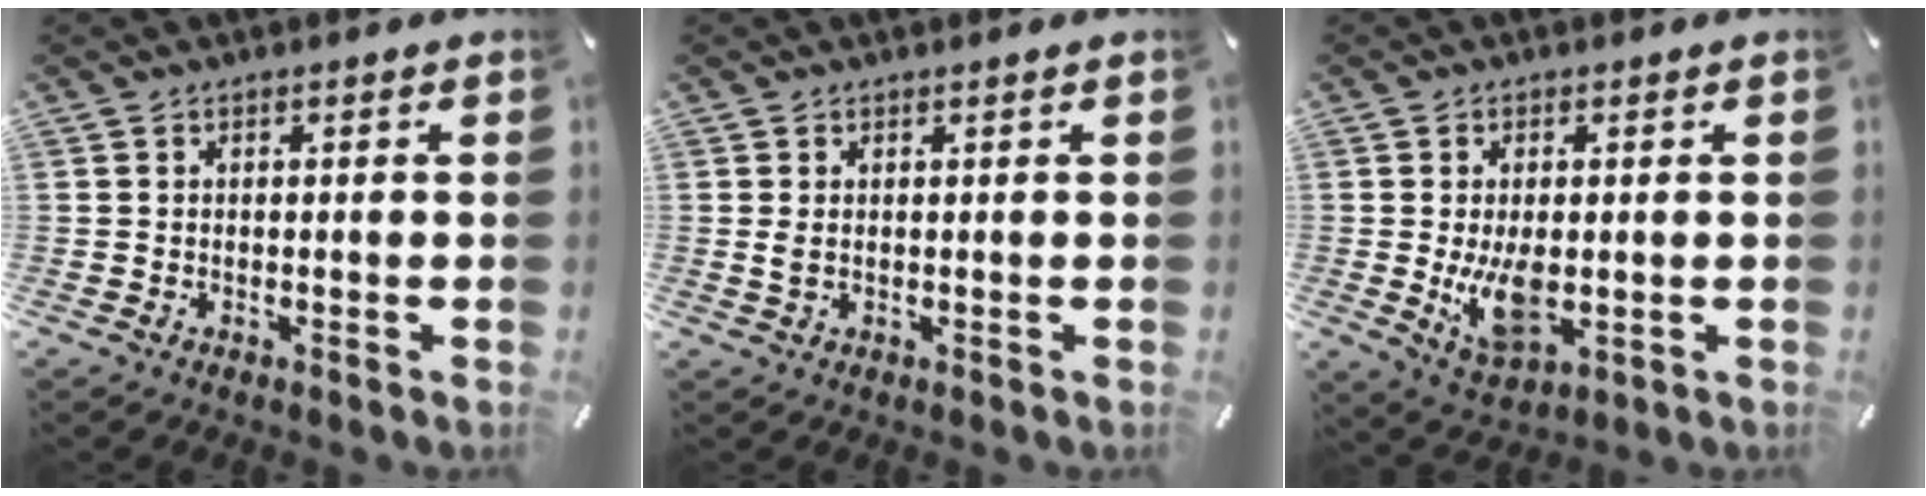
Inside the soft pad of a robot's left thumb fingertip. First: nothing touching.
{"total": 1.7, "force": [0.4, 0.6, 1.6], "torque": [-0.033, 0.000, 0.007]}
{"total": 8.9, "force": [-0.5, 4.9, 7.4], "torque": [-0.151, -0.014, -0.009]}